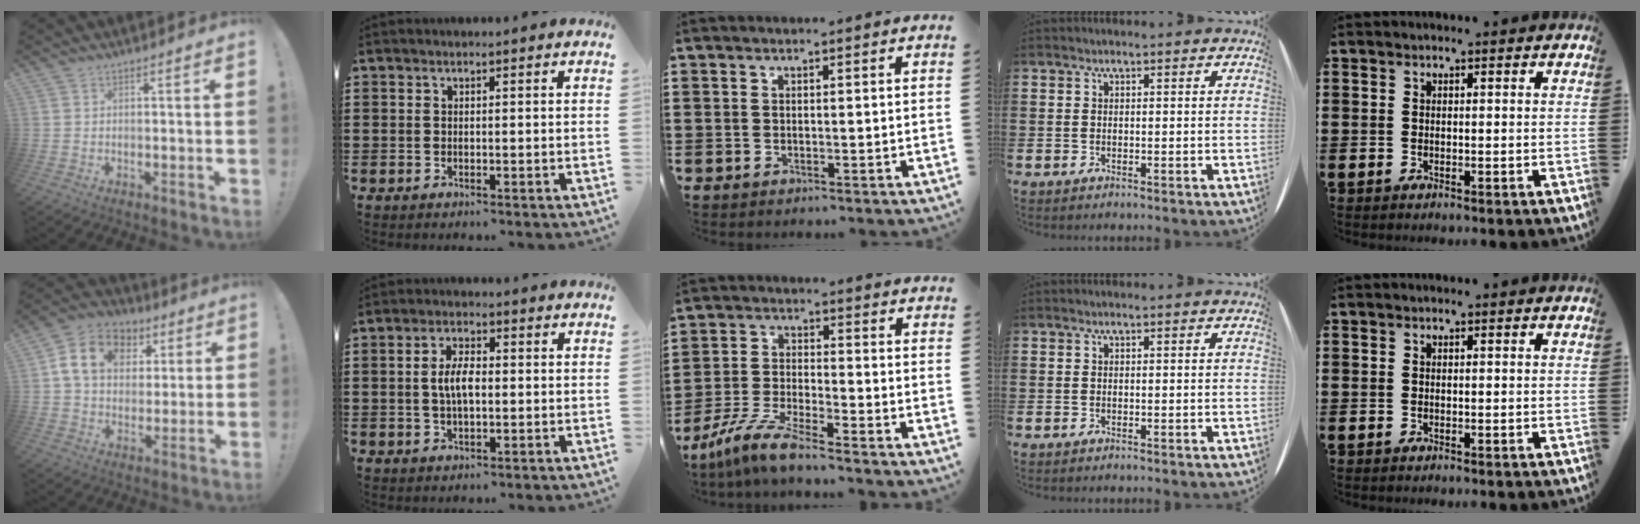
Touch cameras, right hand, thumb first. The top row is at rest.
{"thumb": {"total": 14.1, "force": [4.5, 11.0, 7.5], "torque": [-0.109, -0.004, 0.089]}, "index": {"total": 4.6, "force": [0.0, 2.0, 4.1], "torque": [-0.086, 0.004, -0.005]}, "middle": {"total": 6.9, "force": [-6.0, 0.2, 3.4], "torque": [-0.087, -0.011, -0.121]}}